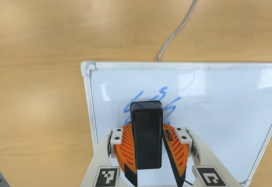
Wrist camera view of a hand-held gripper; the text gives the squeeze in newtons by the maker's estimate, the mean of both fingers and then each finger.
{"total": 9.3, "left": 9.9, "right": 8.7}